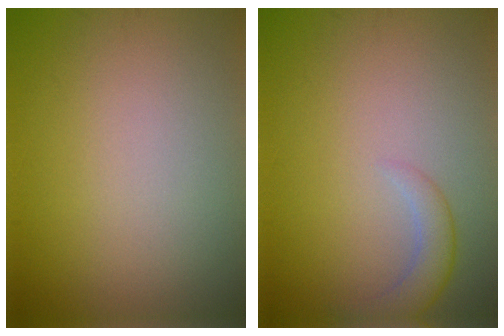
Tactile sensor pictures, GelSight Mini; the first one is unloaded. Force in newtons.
{"total": 2.6, "press": 2.6, "slide": 0.2}